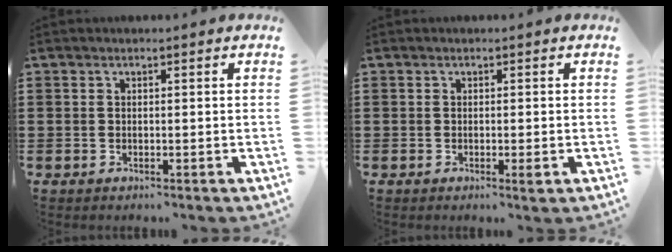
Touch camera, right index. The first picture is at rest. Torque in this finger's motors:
{"motor_torque": [0.97, -0.18, 0.06, 0.08]}